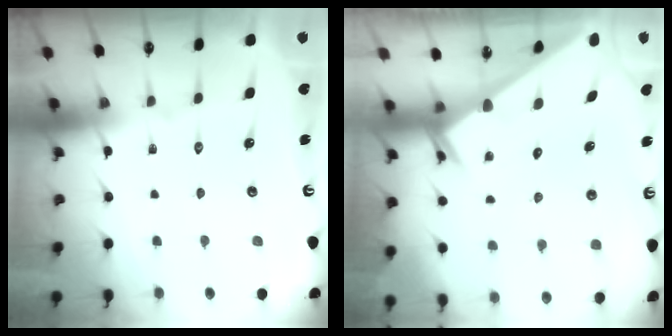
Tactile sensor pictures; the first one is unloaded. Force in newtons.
{"total": 2.0, "press": 2.0, "slide": 0.1}